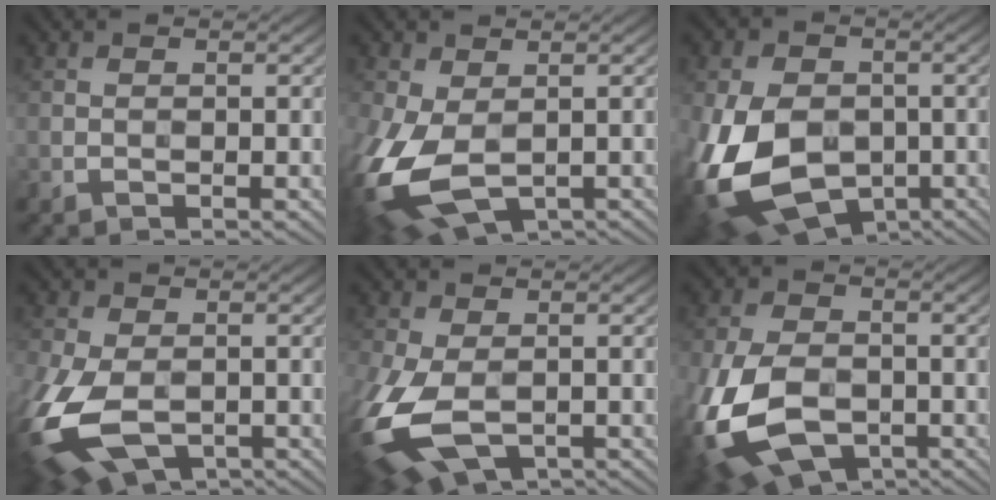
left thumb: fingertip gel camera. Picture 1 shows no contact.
{"total": 11.8, "force": [-2.9, 7.2, 8.9], "torque": [-0.245, -0.036, -0.040]}
{"total": 17.3, "force": [-5.0, 12.0, 11.3], "torque": [-0.254, -0.038, -0.081]}
{"total": 13.6, "force": [-5.0, 7.9, 9.8], "torque": [-0.252, -0.053, -0.082]}
{"total": 12.0, "force": [-4.3, 6.8, 8.9], "torque": [-0.236, -0.047, -0.067]}
{"total": 15.6, "force": [-6.3, 9.7, 10.5], "torque": [-0.278, -0.052, -0.111]}